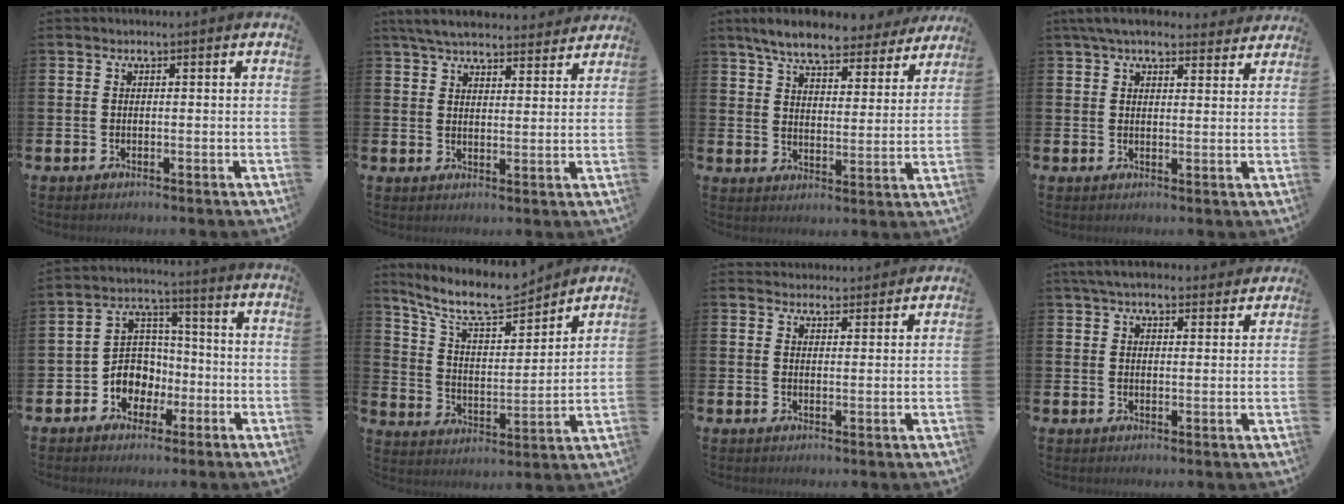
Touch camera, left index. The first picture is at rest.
{"total": 6.0, "force": [5.6, 1.3, 1.5], "torque": [-0.045, -0.026, 0.102]}
{"total": 7.7, "force": [7.1, 1.4, 2.8], "torque": [-0.078, -0.031, 0.125]}
{"total": 5.5, "force": [5.0, 1.6, 1.8], "torque": [-0.040, -0.016, 0.092]}
{"total": 6.3, "force": [-1.7, 5.8, 1.8], "torque": [-0.048, 0.003, -0.039]}
{"total": 10.2, "force": [9.1, 2.5, 4.0], "torque": [-0.106, -0.054, 0.159]}
{"total": 3.1, "force": [3.0, 0.8, -0.3], "torque": [-0.001, -0.013, 0.056]}
{"total": 4.9, "force": [4.5, 1.3, 1.5], "torque": [-0.039, -0.012, 0.085]}